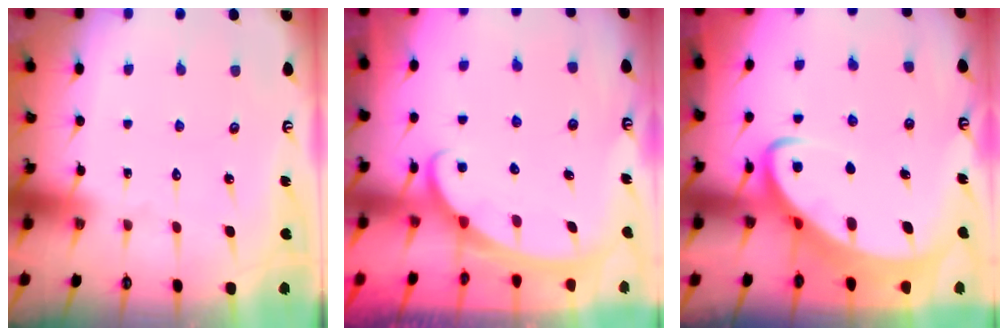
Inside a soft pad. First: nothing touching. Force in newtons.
{"total": 2.4, "press": 2.4, "slide": 0.3}
{"total": 5.0, "press": 4.9, "slide": 0.5}